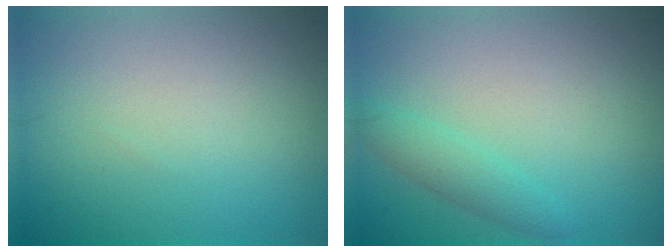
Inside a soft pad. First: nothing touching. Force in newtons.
{"total": 1.9, "press": 1.9, "slide": 0.1}